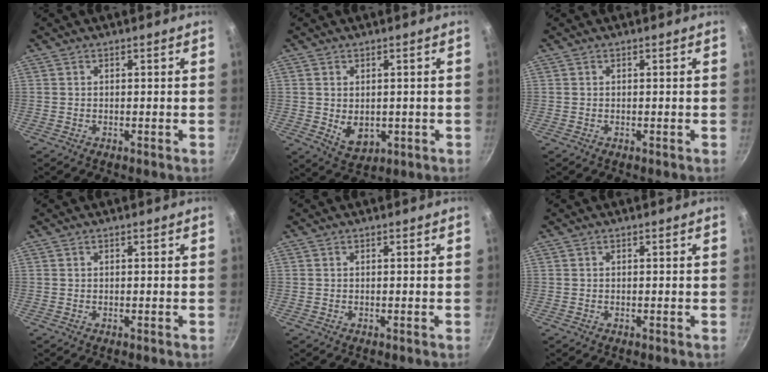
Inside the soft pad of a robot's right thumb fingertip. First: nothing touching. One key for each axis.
{"total": 5.5, "fx": -0.2, "fy": 4.0, "fz": 3.8, "tx": -0.050, "ty": -0.011, "tz": 0.008}
{"total": 0.0}
{"total": 0.0}
{"total": 0.0}
{"total": 0.0}